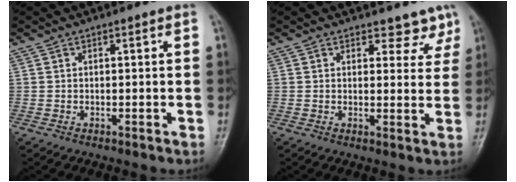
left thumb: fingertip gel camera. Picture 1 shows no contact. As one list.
[{"total": 4.5, "force": [3.7, 2.3, 0.8], "torque": [0.023, -0.026, 0.038]}]